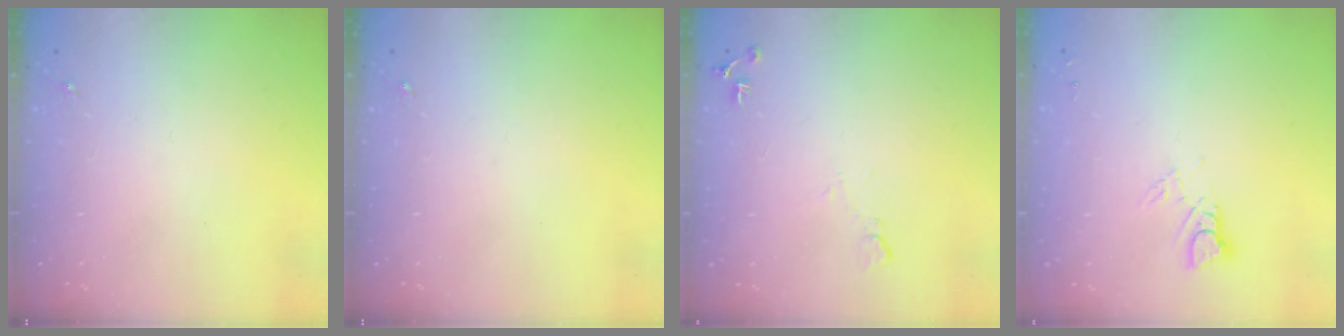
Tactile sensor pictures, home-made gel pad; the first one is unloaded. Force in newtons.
{"total": 0.0}
{"total": 6.1, "press": 6.0, "slide": 1.0}
{"total": 3.6, "press": 3.6, "slide": 0.2}